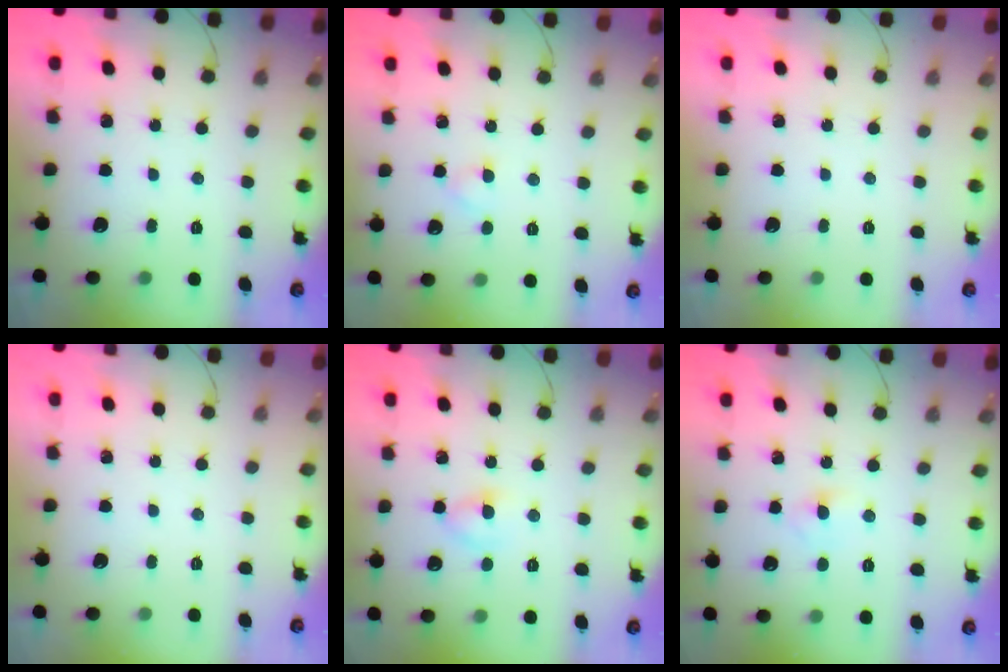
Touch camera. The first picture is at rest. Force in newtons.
{"total": 2.0, "press": 1.8, "slide": 0.9}
{"total": 0.0}
{"total": 0.0}
{"total": 4.3, "press": 4.0, "slide": 1.5}
{"total": 3.0, "press": 2.8, "slide": 1.2}